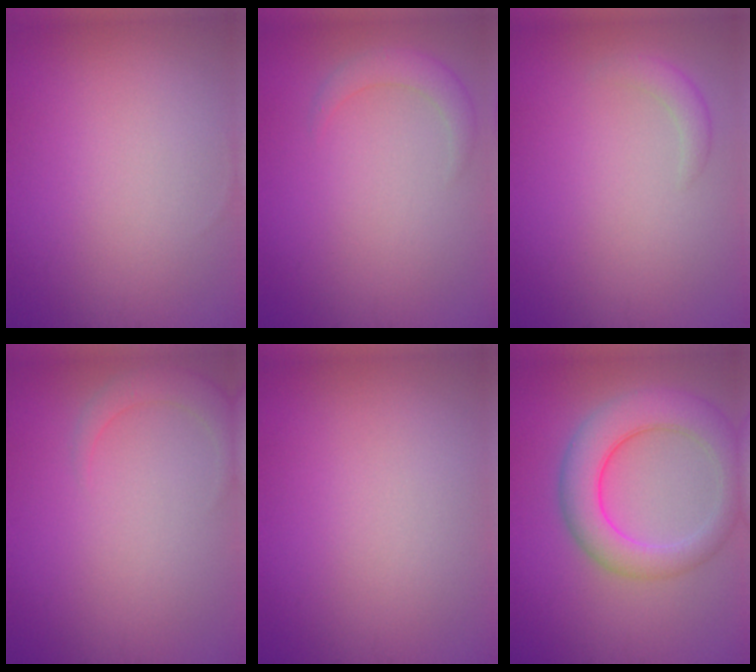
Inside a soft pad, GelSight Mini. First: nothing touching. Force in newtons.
{"total": 2.1, "press": 2.1, "slide": 0.2}
{"total": 1.4, "press": 1.4, "slide": 0.1}
{"total": 2.1, "press": 2.1, "slide": 0.3}
{"total": 0.0}
{"total": 6.3, "press": 6.2, "slide": 0.3}